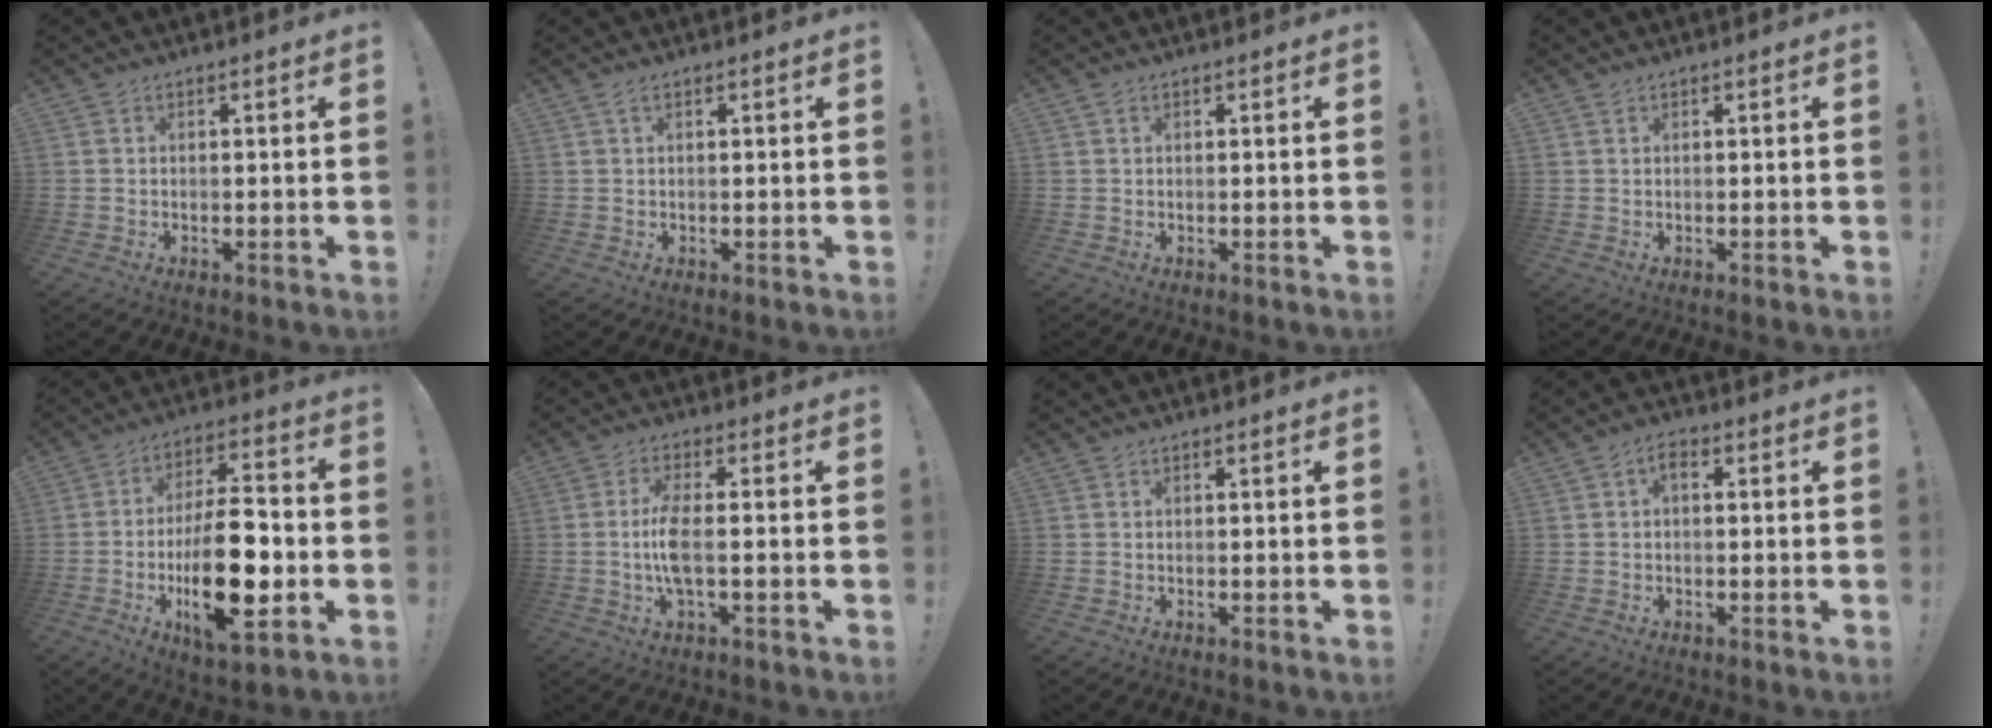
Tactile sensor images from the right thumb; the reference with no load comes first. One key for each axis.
{"total": 1.1, "fx": 0.5, "fy": 0.0, "fz": 1.0, "tx": -0.027, "ty": 0.003, "tz": 0.009}
{"total": 0.5, "fx": 0.4, "fy": 0.2, "fz": 0.3, "tx": -0.011, "ty": 0.003, "tz": 0.008}
{"total": 0.8, "fx": 0.6, "fy": 0.3, "fz": 0.3, "tx": -0.011, "ty": 0.001, "tz": 0.013}
{"total": 20.5, "fx": -4.4, "fy": 8.2, "fz": 18.2, "tx": -0.317, "ty": 0.007, "tz": -0.070}
{"total": 7.9, "fx": -0.8, "fy": 1.7, "fz": 7.7, "tx": -0.161, "ty": -0.014, "tz": -0.016}
{"total": 0.0}
{"total": 2.9, "fx": 0.1, "fy": 1.7, "fz": 2.4, "tx": -0.042, "ty": 0.008, "tz": 0.001}